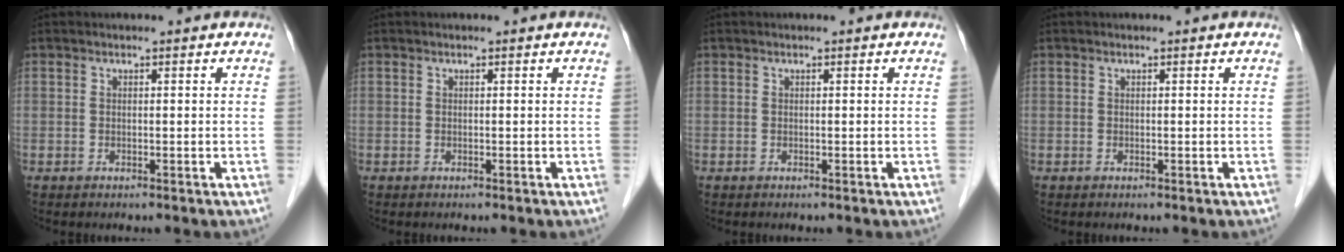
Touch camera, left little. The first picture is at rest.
{"total": 0.0}
{"total": 0.0}
{"total": 0.0}